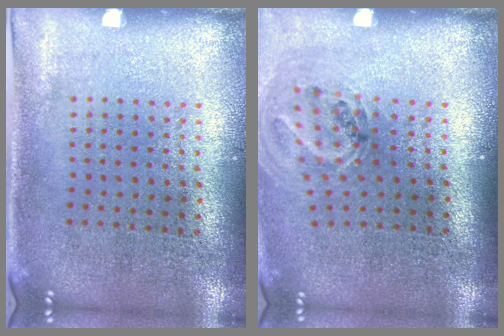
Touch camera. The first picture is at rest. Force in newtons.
{"total": 1.1, "press": 1.1, "slide": 0.4}